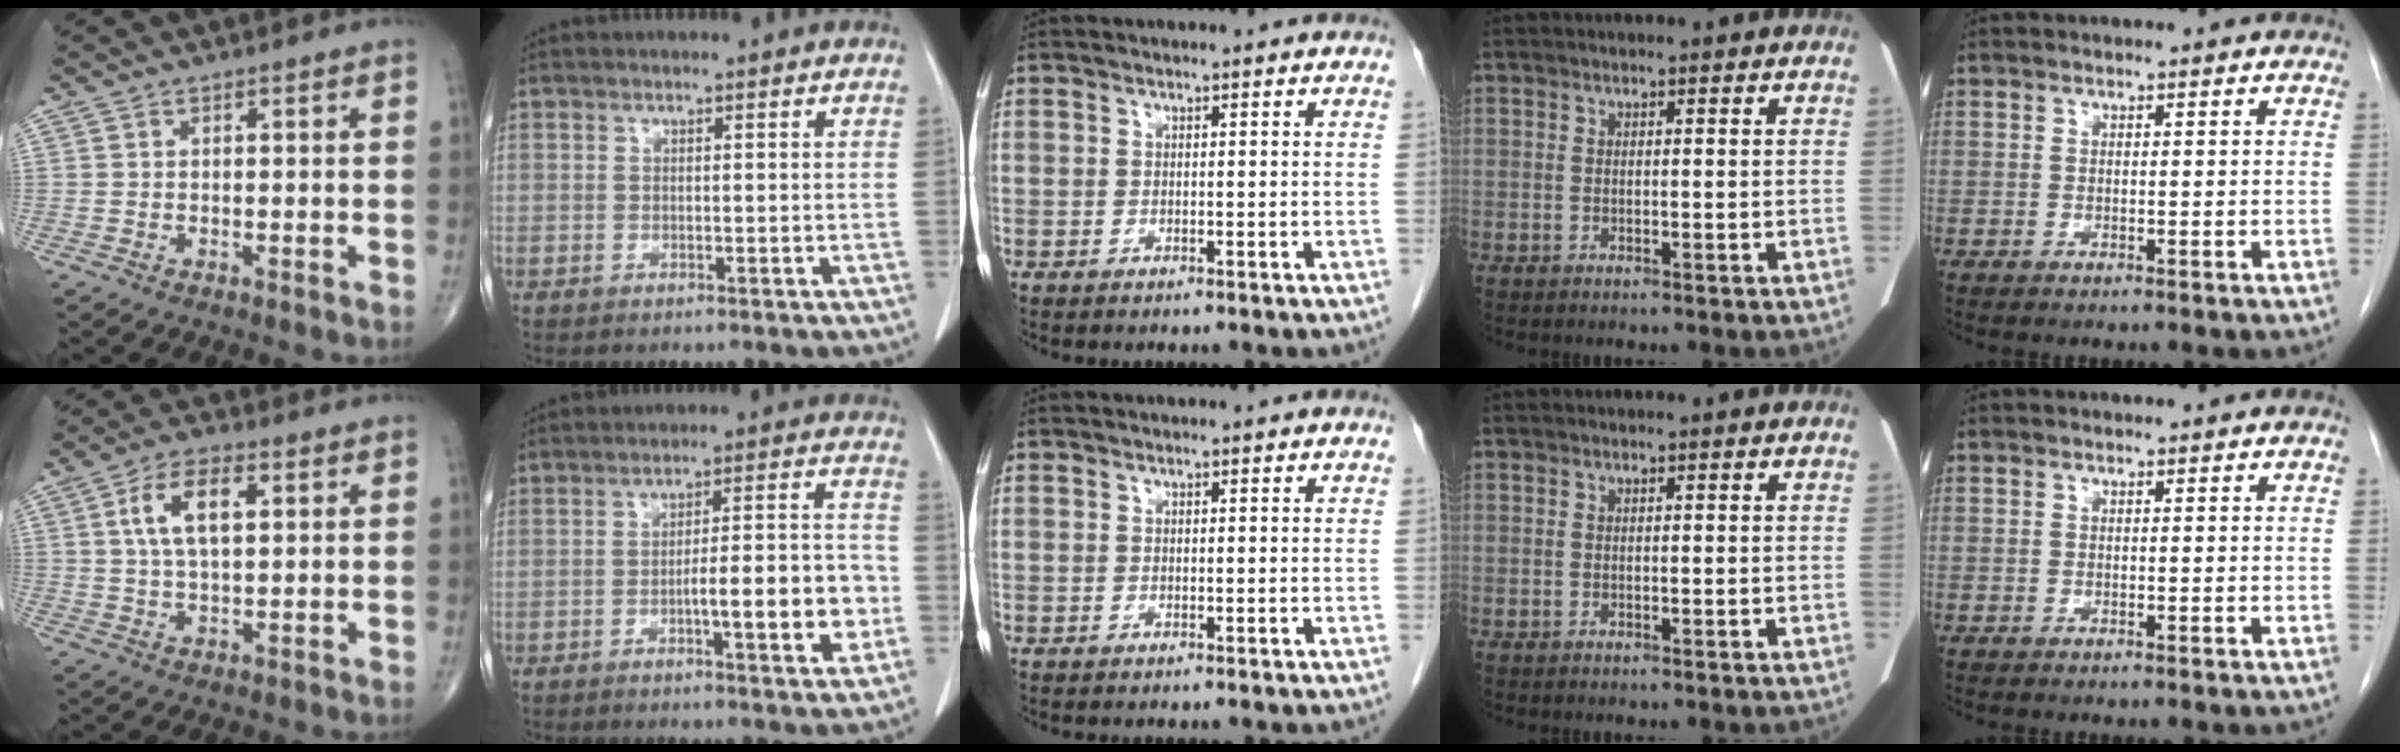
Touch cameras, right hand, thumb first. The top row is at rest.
{"thumb": {"total": 8.9, "force": [2.4, 4.2, 7.5], "torque": [-0.133, 0.002, 0.041]}, "index": {"total": 11.3, "force": [-3.0, 2.3, 10.6], "torque": [-0.154, 0.021, -0.038]}}